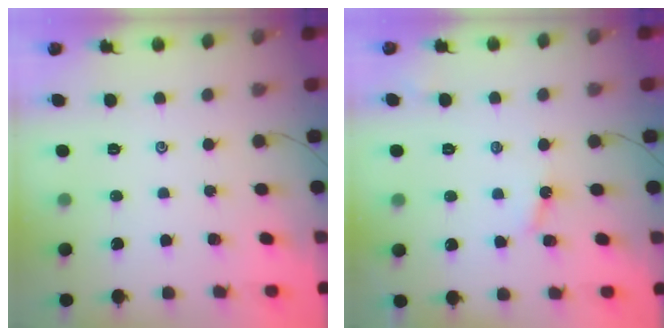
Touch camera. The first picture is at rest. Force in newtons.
{"total": 3.3, "press": 3.3, "slide": 0.1}